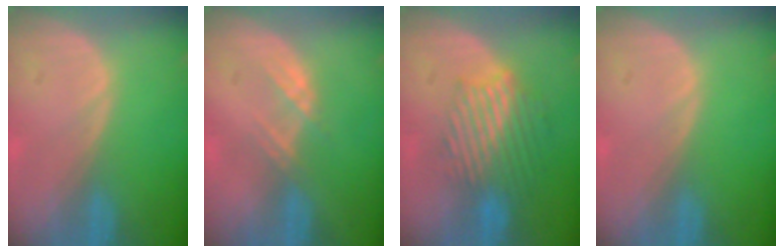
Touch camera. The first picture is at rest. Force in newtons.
{"total": 2.6, "press": 2.5, "slide": 0.7}
{"total": 9.5, "press": 8.1, "slide": 4.9}
{"total": 0.0}